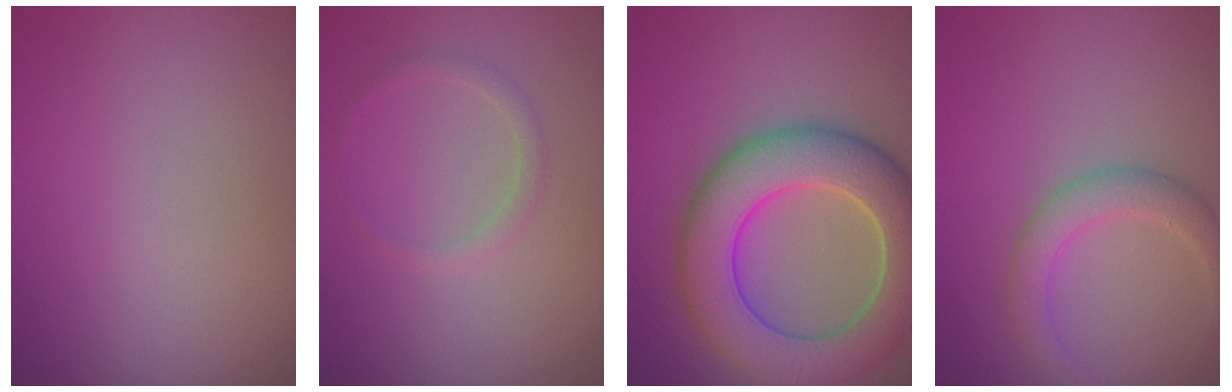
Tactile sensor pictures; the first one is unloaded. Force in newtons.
{"total": 1.2, "press": 1.2, "slide": 0.2}
{"total": 9.9, "press": 9.8, "slide": 0.7}
{"total": 2.8, "press": 2.8, "slide": 0.2}